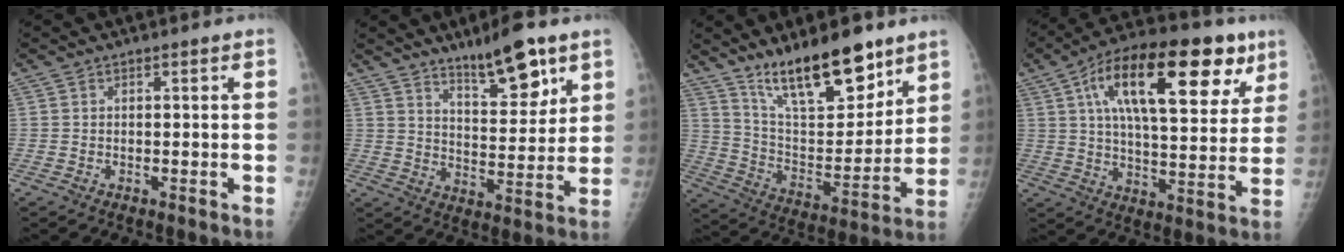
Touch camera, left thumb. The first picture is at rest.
{"total": 12.0, "force": [8.1, 3.5, 8.1], "torque": [-0.102, -0.055, 0.132]}
{"total": 18.5, "force": [13.3, 6.2, 11.4], "torque": [-0.138, -0.087, 0.236]}
{"total": 24.5, "force": [10.7, 10.5, 19.5], "torque": [-0.269, -0.001, 0.165]}